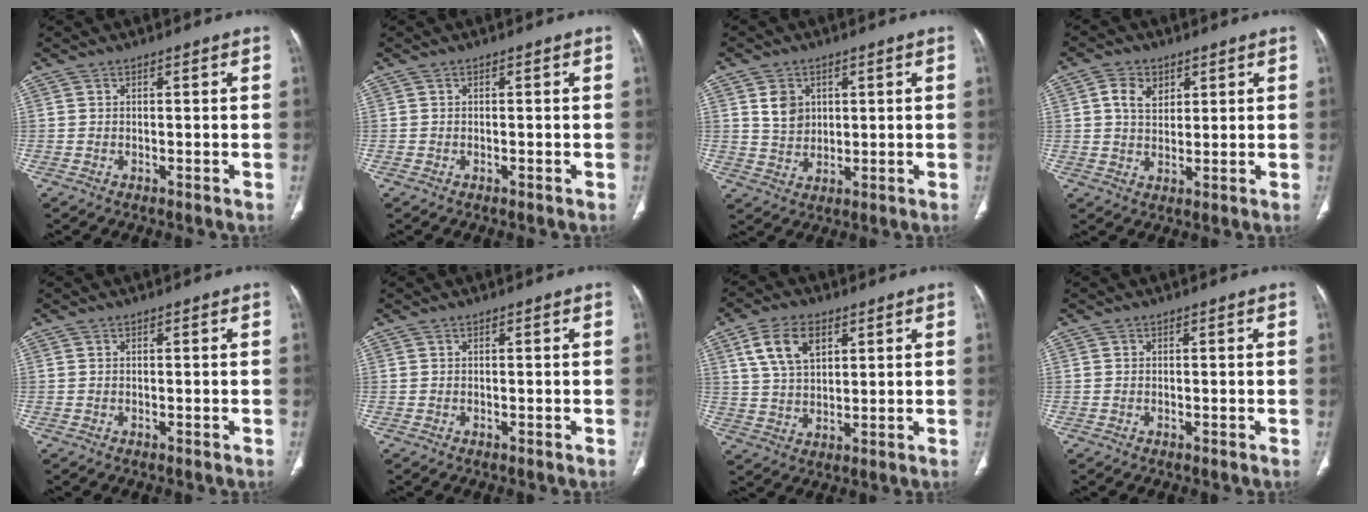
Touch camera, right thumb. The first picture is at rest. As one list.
[{"total": 0.0}, {"total": 5.5, "force": [1.8, 4.5, 2.6], "torque": [-0.024, -0.013, 0.039]}, {"total": 5.6, "force": [2.2, 4.0, 3.2], "torque": [-0.041, -0.007, 0.038]}, {"total": 0.0}, {"total": 0.0}, {"total": 9.7, "force": [4.3, 5.8, 6.5], "torque": [-0.110, -0.010, 0.083]}, {"total": 0.0}]